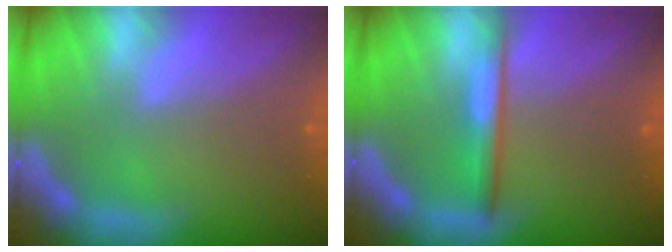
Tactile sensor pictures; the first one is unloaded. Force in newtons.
{"total": 3.0}